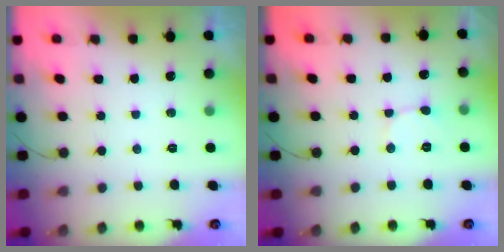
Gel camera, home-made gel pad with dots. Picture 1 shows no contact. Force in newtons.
{"total": 2.5, "press": 2.5, "slide": 0.3}